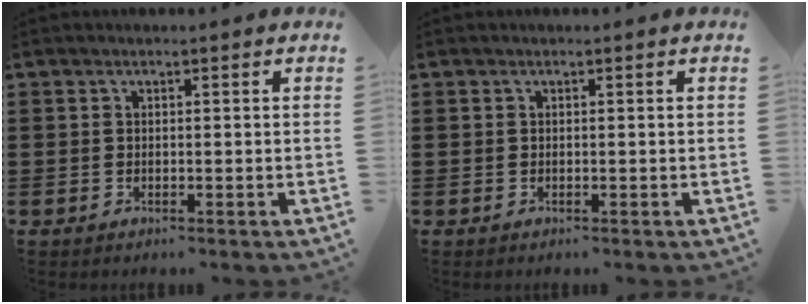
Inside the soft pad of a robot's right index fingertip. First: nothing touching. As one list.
[{"total": 0.0}]